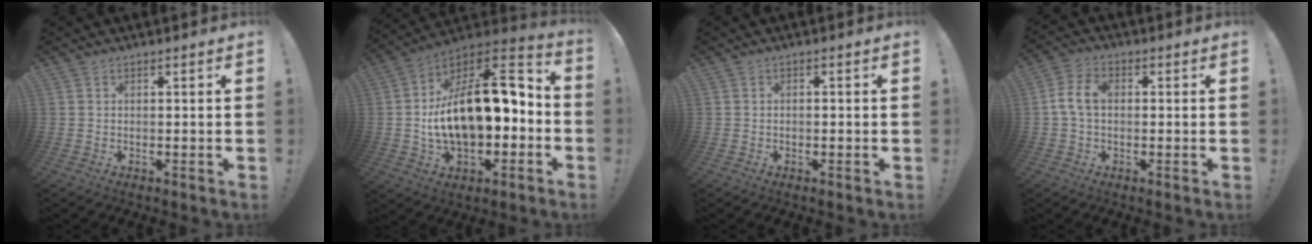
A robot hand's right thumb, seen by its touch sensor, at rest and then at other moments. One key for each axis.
{"total": 21.7, "fx": 1.0, "fy": 12.2, "fz": 17.9, "tx": -0.265, "ty": -0.007, "tz": 0.032}
{"total": 0.9, "fx": -0.7, "fy": 0.3, "fz": 0.4, "tx": -0.008, "ty": 0.003, "tz": -0.012}
{"total": 7.3, "fx": 0.2, "fy": 4.7, "fz": 5.5, "tx": -0.106, "ty": 0.013, "tz": 0.005}